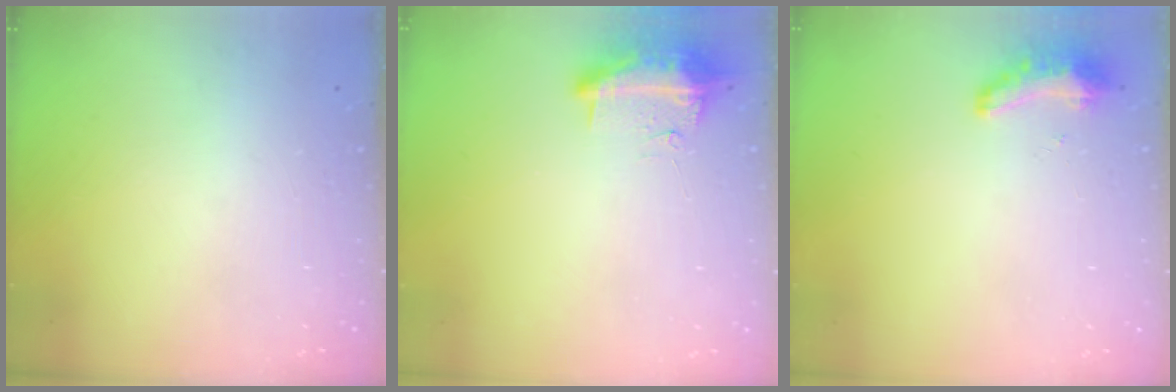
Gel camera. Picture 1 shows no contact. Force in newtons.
{"total": 10.0, "press": 9.9, "slide": 1.7}
{"total": 8.8, "press": 8.7, "slide": 1.3}